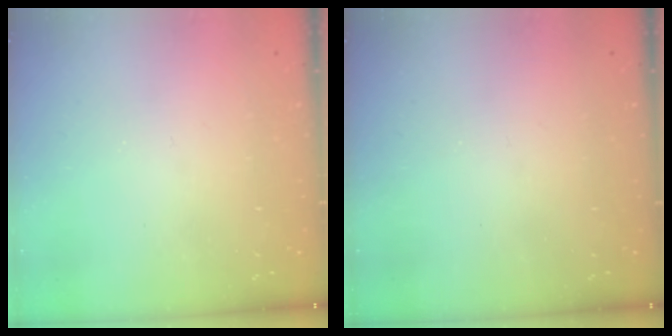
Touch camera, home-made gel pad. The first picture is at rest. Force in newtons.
{"total": 0.0}